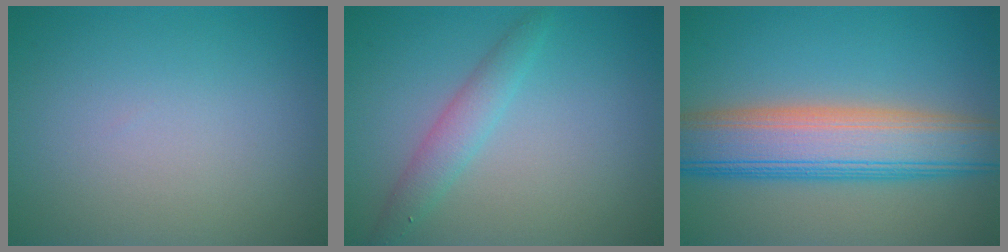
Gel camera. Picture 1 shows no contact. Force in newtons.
{"total": 2.3, "press": 2.3, "slide": 0.0}
{"total": 9.1, "press": 9.0, "slide": 0.6}